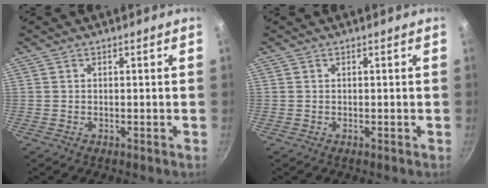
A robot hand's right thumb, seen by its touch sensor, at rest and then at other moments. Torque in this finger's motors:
{"motor_torque": [0.00, 0.00, 0.01, 0.00, 0.00]}